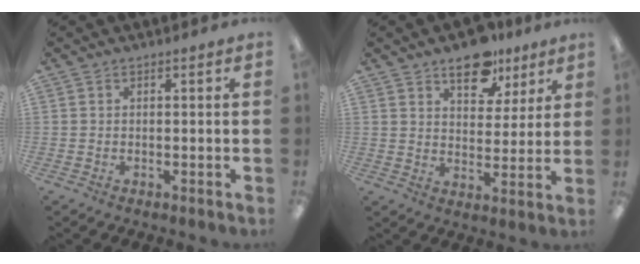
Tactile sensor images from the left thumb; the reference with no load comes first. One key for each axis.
{"total": 11.5, "fx": 8.2, "fy": 6.2, "fz": 5.1, "tx": -0.055, "ty": -0.046, "tz": 0.144}